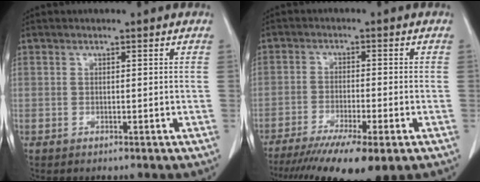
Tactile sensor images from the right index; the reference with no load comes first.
{"total": 12.4, "force": [-8.7, 1.5, 8.6], "torque": [-0.136, -0.027, -0.141]}